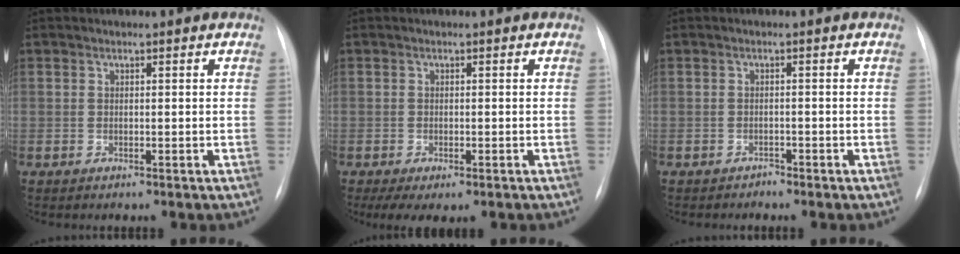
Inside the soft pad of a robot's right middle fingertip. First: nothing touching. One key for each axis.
{"total": 4.5, "fx": -2.8, "fy": 1.9, "fz": 3.0, "tx": -0.046, "ty": -0.010, "tz": -0.040}
{"total": 1.0, "fx": -0.9, "fy": 0.5, "fz": -0.1, "tx": 0.003, "ty": 0.001, "tz": -0.017}